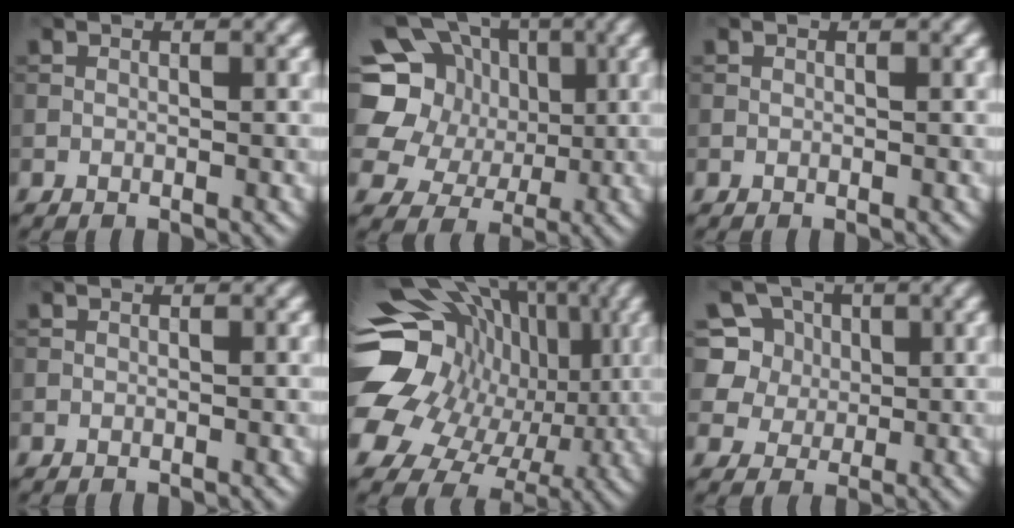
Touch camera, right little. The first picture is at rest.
{"total": 12.4, "force": [2.1, 11.0, 5.3], "torque": [-0.146, 0.037, 0.013]}
{"total": 0.0}
{"total": 0.0}
{"total": 17.6, "force": [2.1, 14.7, 9.6], "torque": [-0.187, 0.015, 0.025]}
{"total": 9.1, "force": [3.8, 7.5, 3.5], "torque": [-0.074, 0.021, 0.052]}